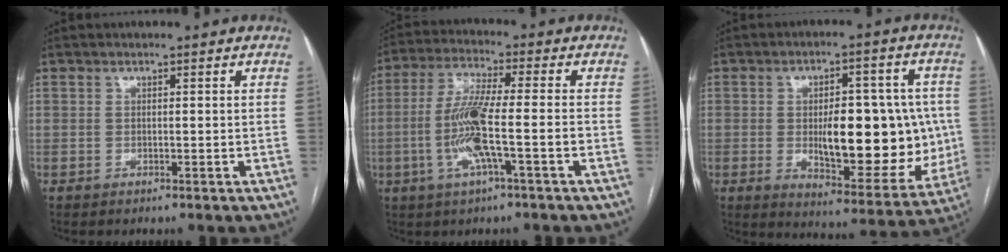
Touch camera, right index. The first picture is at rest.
{"total": 9.7, "force": [-2.4, 0.4, 9.4], "torque": [-0.192, 0.000, -0.052]}
{"total": 17.8, "force": [-0.8, 7.2, 16.3], "torque": [-0.222, 0.007, 0.004]}